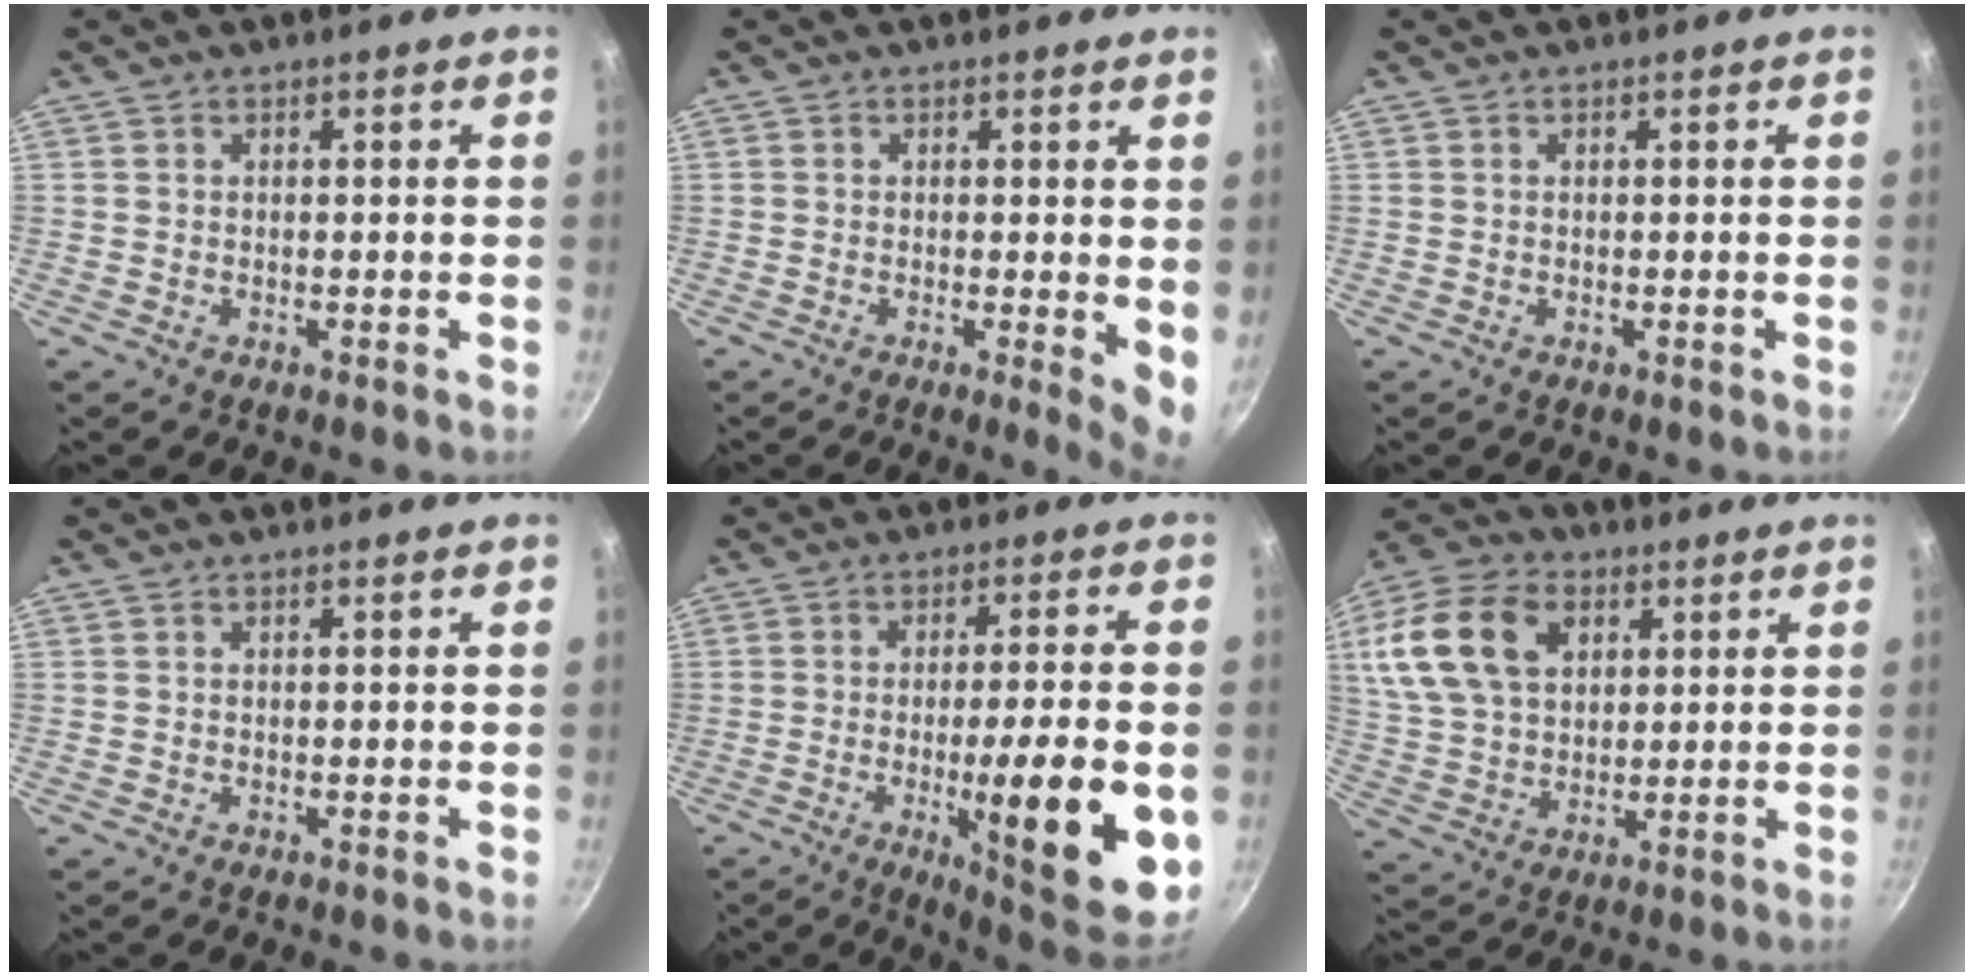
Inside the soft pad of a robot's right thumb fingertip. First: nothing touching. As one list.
[{"total": 4.8, "force": [0.2, 1.2, 4.7], "torque": [-0.061, -0.016, 0.000]}, {"total": 0.0}, {"total": 0.0}, {"total": 18.9, "force": [-4.5, 3.9, 17.9], "torque": [-0.232, 0.006, -0.060]}, {"total": 18.1, "force": [5.9, 12.6, 11.6], "torque": [-0.206, 0.005, 0.105]}]